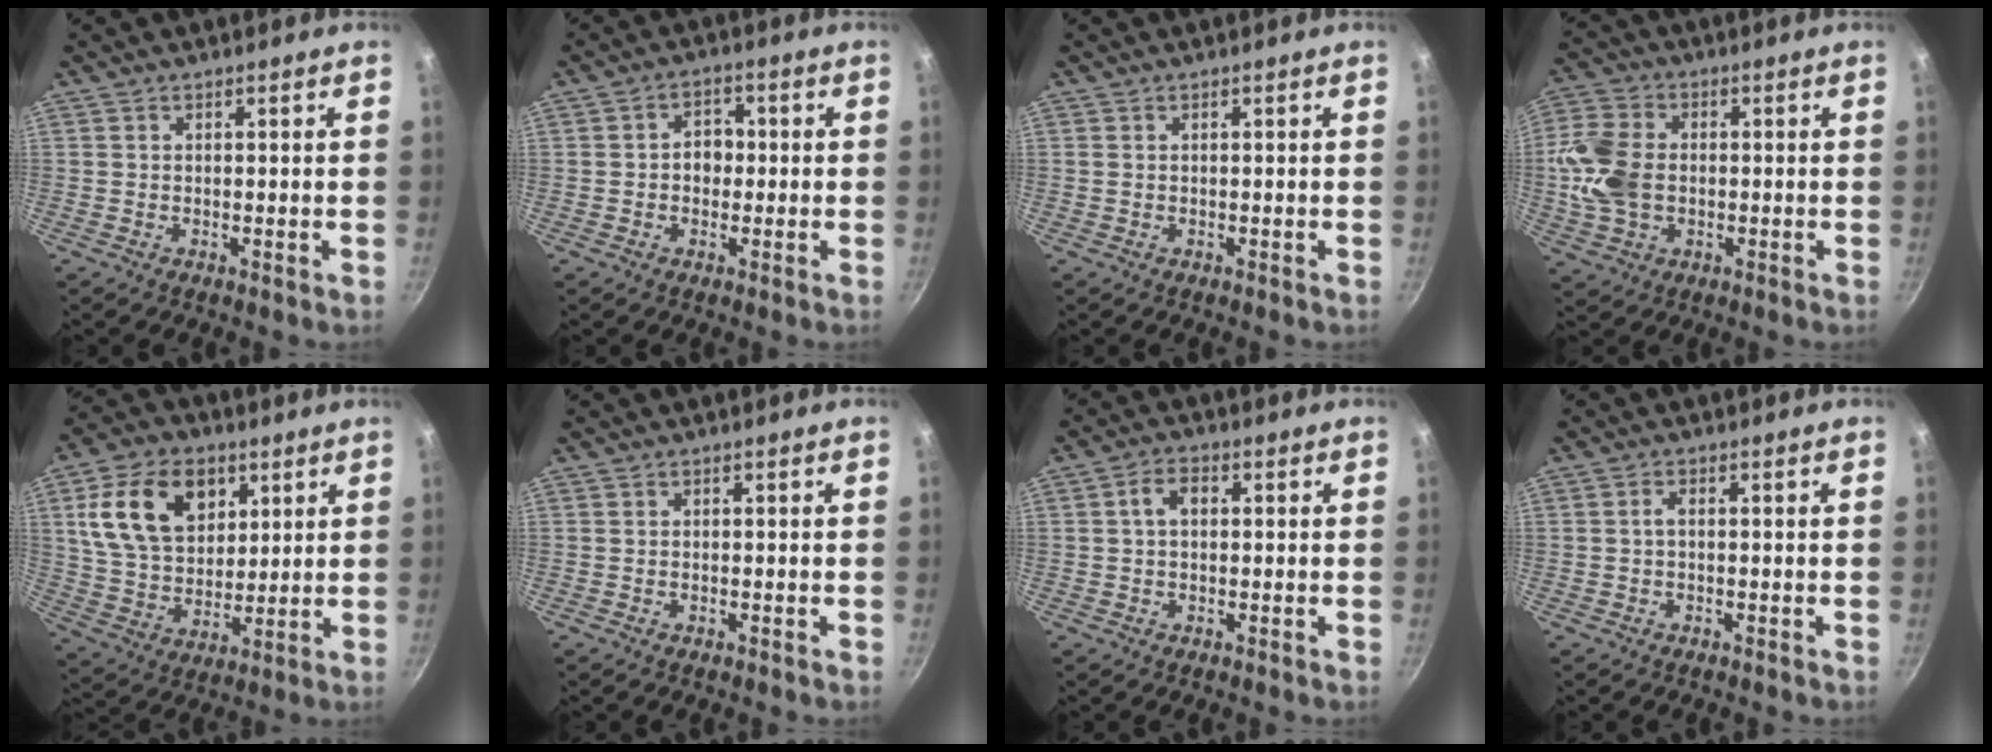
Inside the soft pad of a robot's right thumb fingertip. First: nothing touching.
{"total": 4.6, "force": [-0.2, 3.7, 2.8], "torque": [-0.013, 0.012, -0.007]}
{"total": 0.0}
{"total": 12.0, "force": [-0.5, 8.6, 8.3], "torque": [-0.159, 0.012, -0.018]}
{"total": 17.4, "force": [6.3, 12.0, 10.9], "torque": [-0.168, -0.010, 0.116]}
{"total": 0.0}
{"total": 4.1, "force": [0.5, 2.7, 3.0], "torque": [-0.049, 0.011, 0.003]}
{"total": 1.3, "force": [-0.2, 0.5, 1.1], "torque": [-0.029, 0.007, -0.006]}